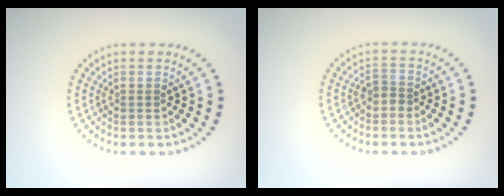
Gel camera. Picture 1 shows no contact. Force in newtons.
{"total": 1.2, "press": 0.9, "slide": 0.7}